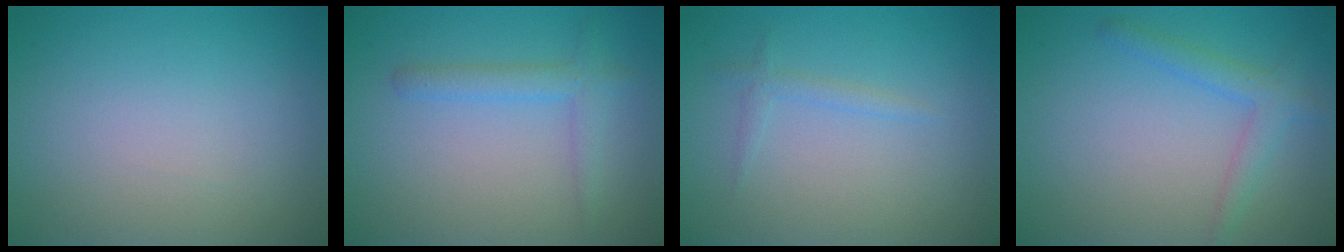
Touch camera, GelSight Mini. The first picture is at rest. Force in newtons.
{"total": 2.1, "press": 2.1, "slide": 0.2}
{"total": 1.0, "press": 1.0, "slide": 0.1}
{"total": 2.4, "press": 2.4, "slide": 0.1}